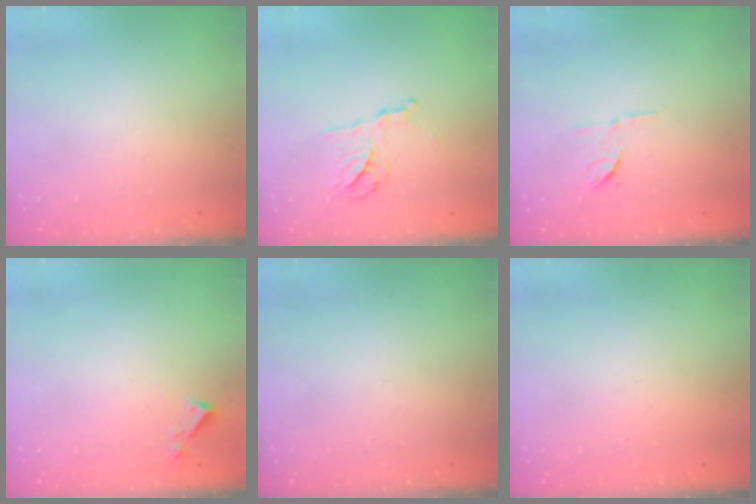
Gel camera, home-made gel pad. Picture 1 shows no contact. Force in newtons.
{"total": 11.0, "press": 10.9, "slide": 1.1}
{"total": 6.6, "press": 6.5, "slide": 0.9}
{"total": 2.9, "press": 2.9, "slide": 0.5}
{"total": 0.0}
{"total": 1.6, "press": 1.6, "slide": 0.1}